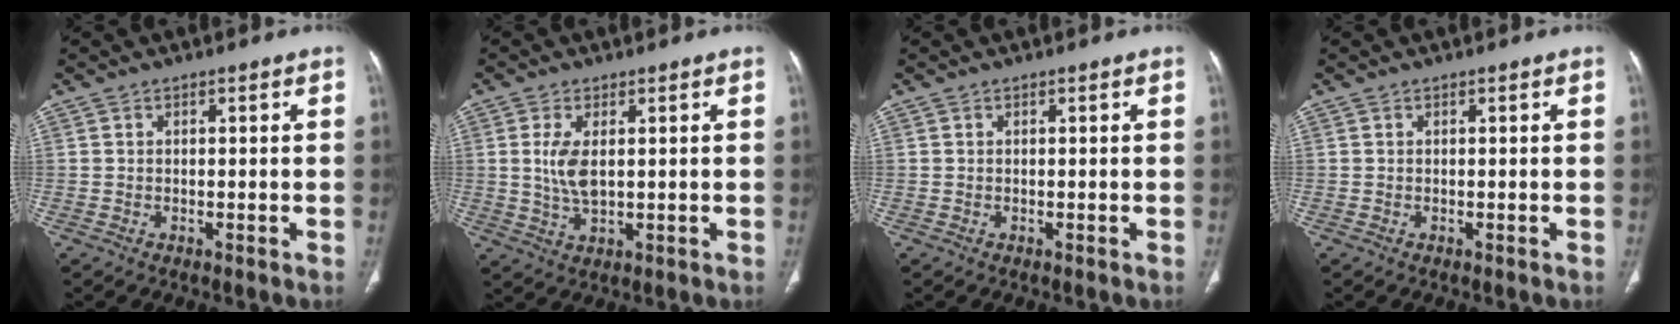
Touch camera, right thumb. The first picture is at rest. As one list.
[{"total": 5.5, "force": [0.9, 2.6, 4.8], "torque": [-0.104, -0.008, 0.022]}, {"total": 0.0}, {"total": 0.0}]